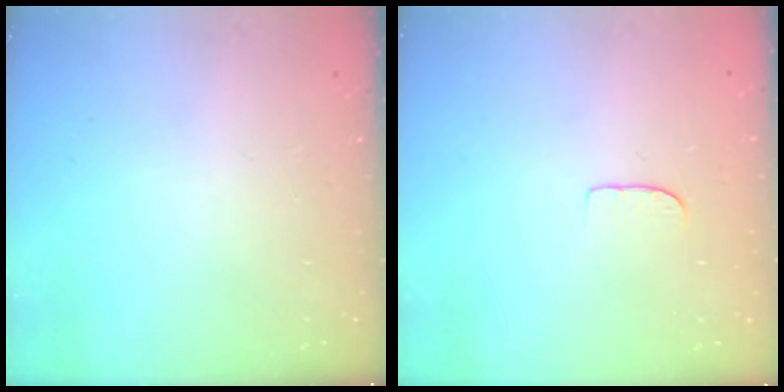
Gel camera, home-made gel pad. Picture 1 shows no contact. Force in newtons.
{"total": 4.5, "press": 4.5, "slide": 0.3}